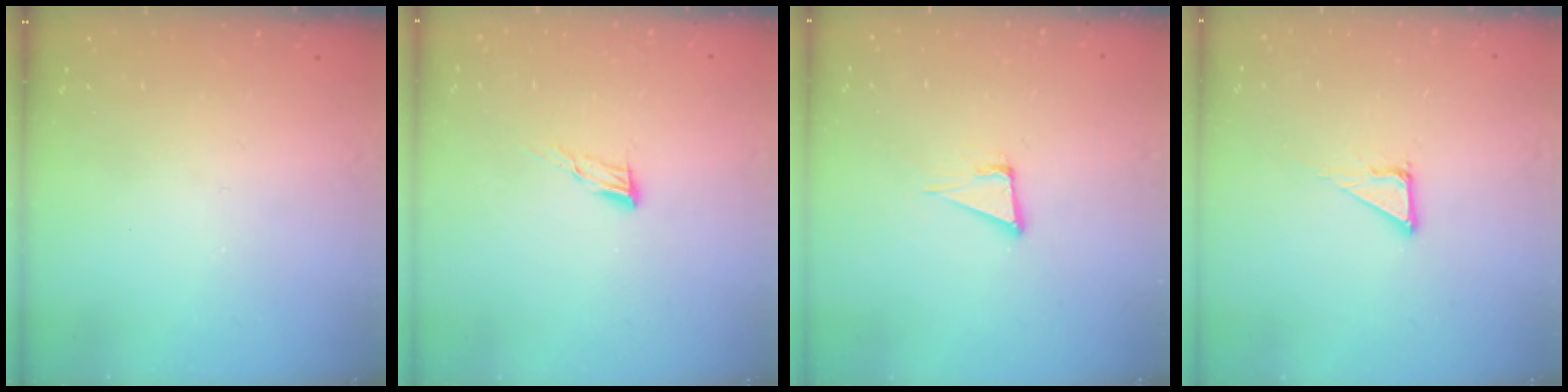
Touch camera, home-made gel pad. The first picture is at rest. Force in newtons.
{"total": 6.6, "press": 6.6, "slide": 1.0}
{"total": 5.7, "press": 4.6, "slide": 3.2}
{"total": 4.7, "press": 4.7, "slide": 0.2}